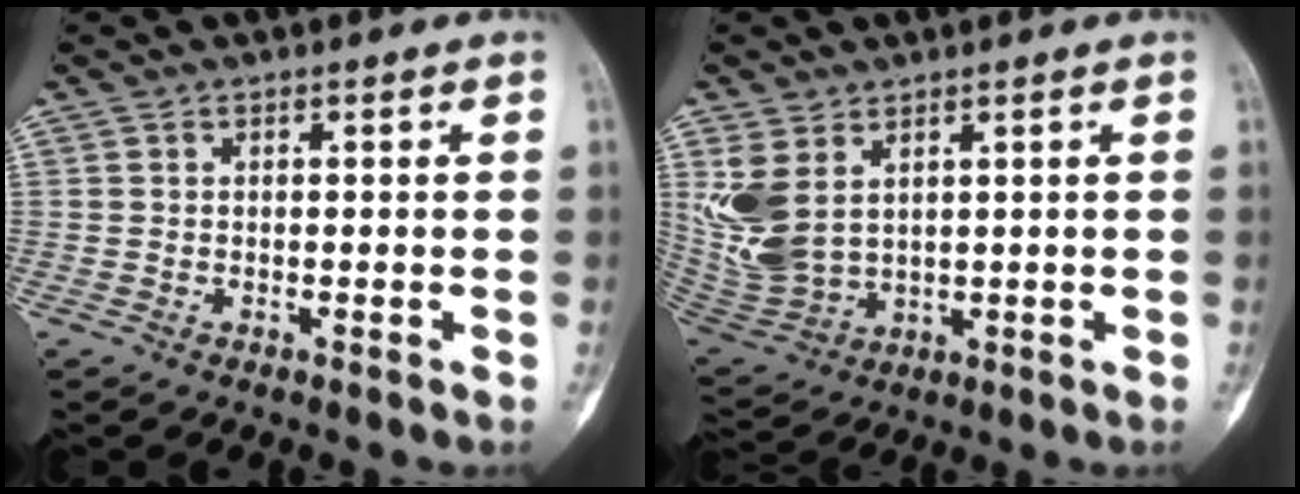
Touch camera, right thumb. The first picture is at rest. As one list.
[{"total": 10.1, "force": [3.5, 6.3, 6.9], "torque": [-0.150, -0.011, 0.092]}]